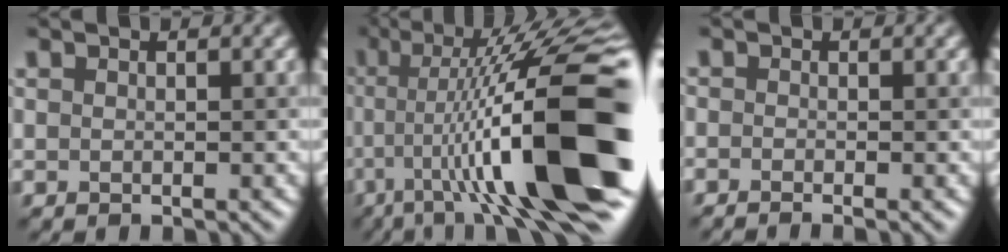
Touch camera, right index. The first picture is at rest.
{"total": 16.8, "force": [-3.6, 4.2, 15.8], "torque": [-0.230, 0.035, -0.054]}
{"total": 1.5, "force": [-1.2, 0.3, 0.9], "torque": [-0.003, -0.005, -0.018]}